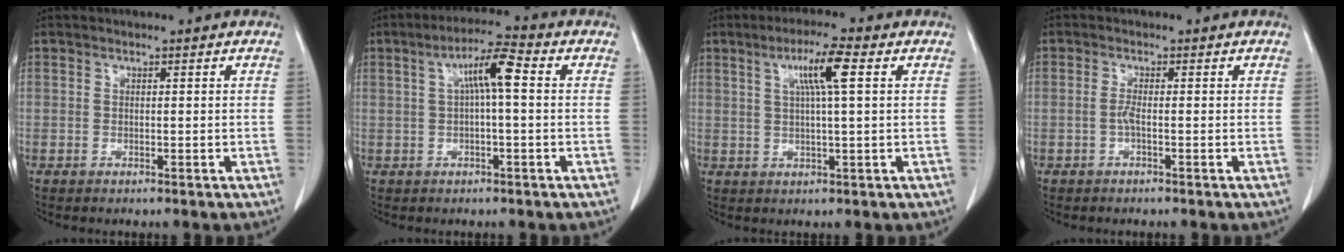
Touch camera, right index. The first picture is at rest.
{"total": 6.3, "force": [1.0, 0.6, 6.2], "torque": [-0.110, 0.020, 0.015]}
{"total": 6.2, "force": [2.0, -0.3, 5.8], "torque": [-0.103, 0.006, 0.035]}
{"total": 1.3, "force": [-0.4, 0.0, 1.2], "torque": [-0.026, 0.000, -0.010]}